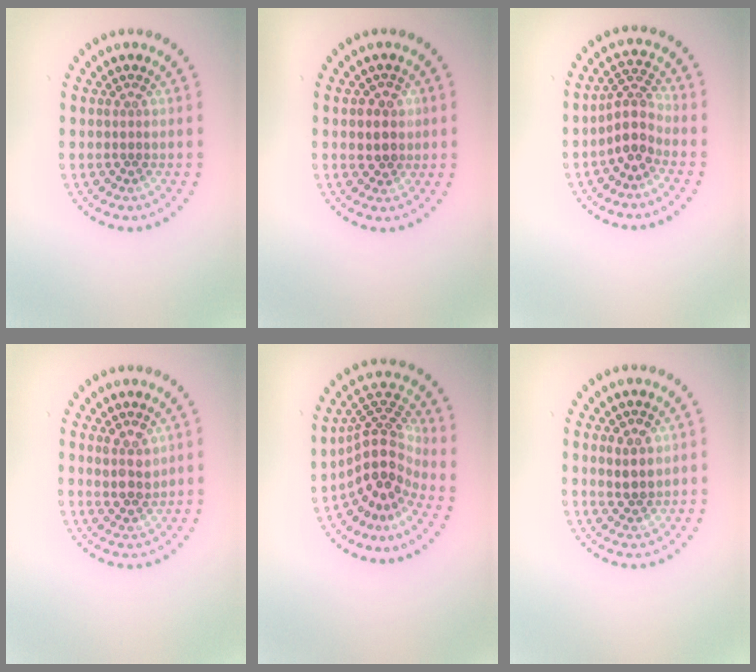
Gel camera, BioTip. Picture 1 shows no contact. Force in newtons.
{"total": 2.0, "press": 1.9, "slide": 0.6}
{"total": 3.2, "press": 2.5, "slide": 1.9}
{"total": 2.1, "press": 2.0, "slide": 0.8}
{"total": 5.0, "press": 3.5, "slide": 3.6}
{"total": 2.5, "press": 2.5, "slide": 0.5}